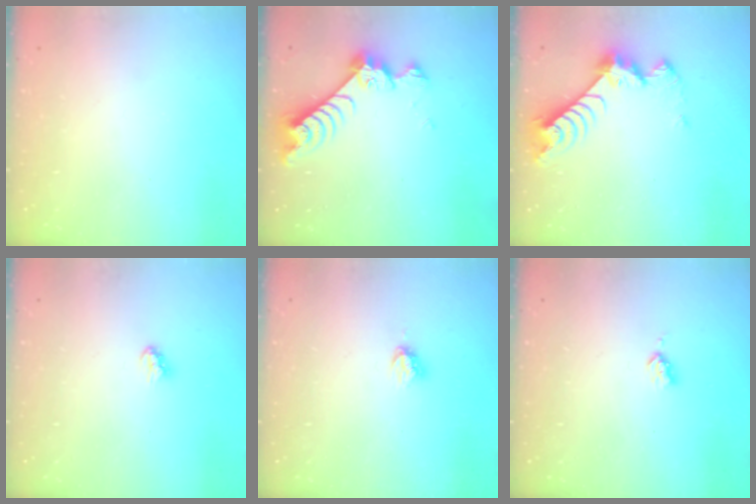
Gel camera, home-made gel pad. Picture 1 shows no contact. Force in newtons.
{"total": 8.8, "press": 8.8, "slide": 0.8}
{"total": 8.2, "press": 8.2, "slide": 0.5}
{"total": 2.9, "press": 2.9, "slide": 0.2}
{"total": 3.8, "press": 3.8, "slide": 0.4}
{"total": 2.9, "press": 2.9, "slide": 0.5}